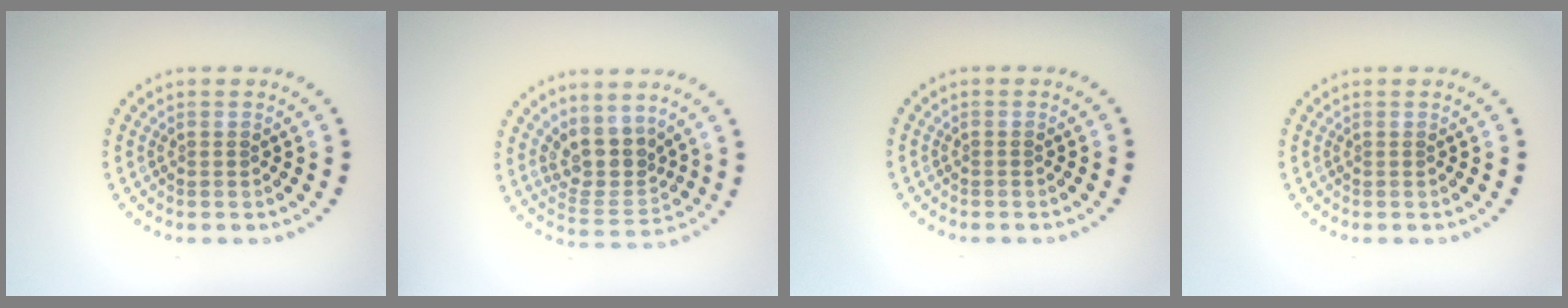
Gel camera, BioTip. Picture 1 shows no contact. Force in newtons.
{"total": 3.8, "press": 3.1, "slide": 2.2}
{"total": 0.0}
{"total": 0.0}